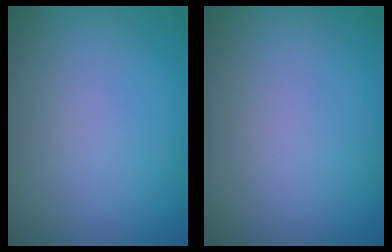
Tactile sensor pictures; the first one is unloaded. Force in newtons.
{"total": 0.0}